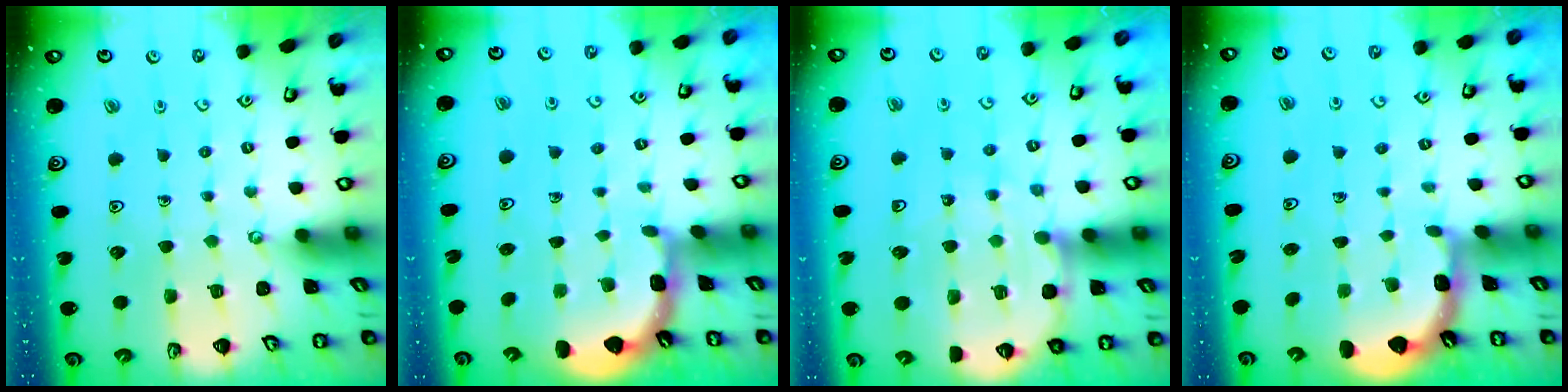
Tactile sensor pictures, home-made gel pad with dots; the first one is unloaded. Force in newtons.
{"total": 2.1, "press": 2.1, "slide": 0.2}
{"total": 8.6, "press": 8.1, "slide": 2.8}
{"total": 2.1, "press": 2.1, "slide": 0.2}